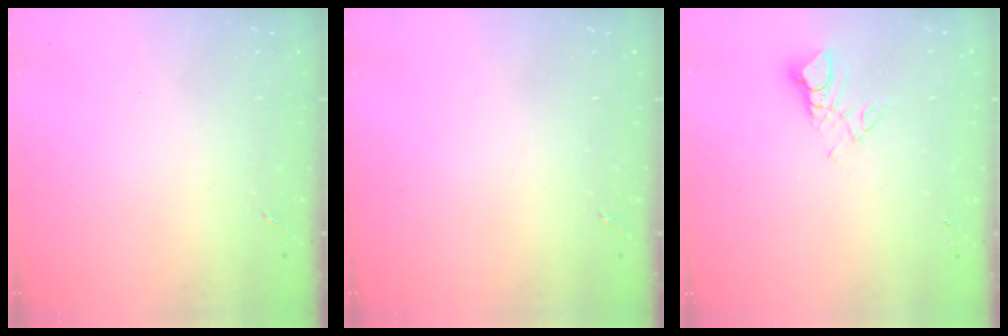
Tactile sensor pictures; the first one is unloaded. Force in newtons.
{"total": 0.0}
{"total": 6.8, "press": 6.8, "slide": 0.5}